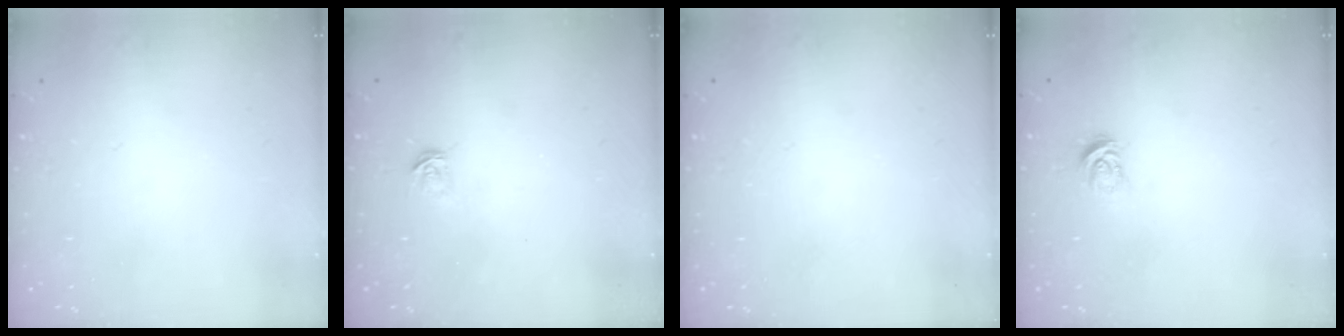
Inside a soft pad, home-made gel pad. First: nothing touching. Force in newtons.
{"total": 3.2, "press": 3.2, "slide": 0.2}
{"total": 0.0}
{"total": 3.3, "press": 3.3, "slide": 0.1}